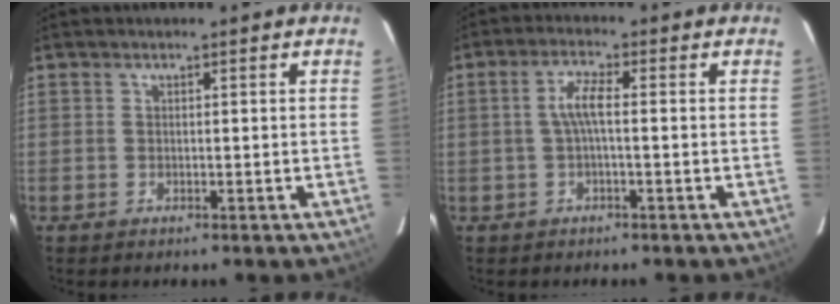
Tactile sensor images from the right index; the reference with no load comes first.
{"total": 3.9, "force": [-0.1, 0.7, 3.9], "torque": [-0.076, 0.007, -0.001]}